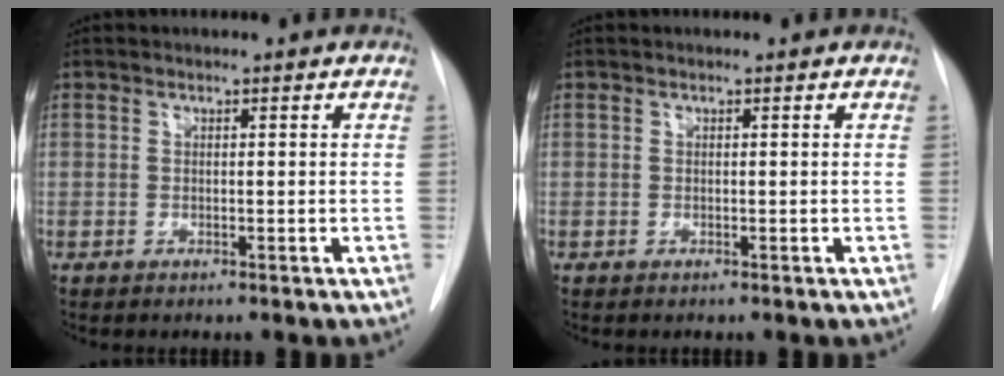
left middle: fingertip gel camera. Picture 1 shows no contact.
{"total": 0.0}